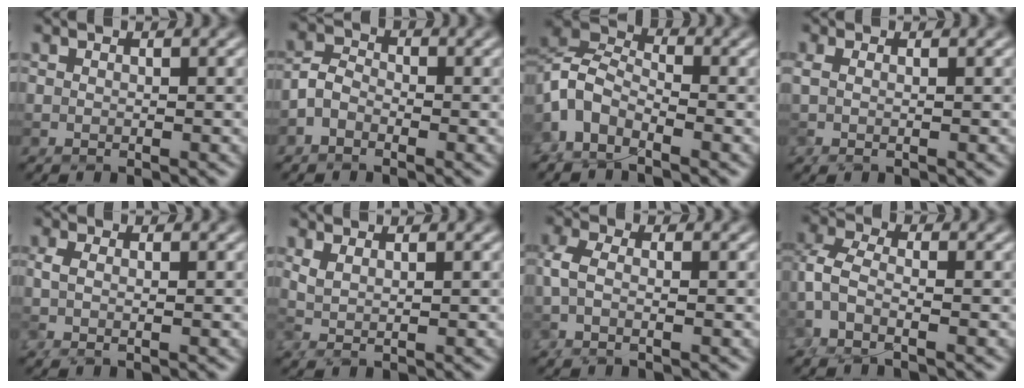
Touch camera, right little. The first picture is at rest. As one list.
[{"total": 1.7, "force": [-0.7, 1.1, 1.1], "torque": [-0.024, 0.012, -0.025]}, {"total": 4.2, "force": [-2.4, 2.3, 2.6], "torque": [-0.059, 0.007, -0.065]}, {"total": 1.4, "force": [0.6, 0.3, 1.2], "torque": [-0.031, 0.000, 0.004]}, {"total": 1.4, "force": [0.4, 0.4, 1.3], "torque": [-0.037, -0.003, 0.001]}, {"total": 1.6, "force": [1.2, 0.4, 1.1], "torque": [-0.019, 0.005, 0.018]}, {"total": 2.5, "force": [-0.1, 1.1, 2.2], "torque": [-0.066, 0.004, -0.015]}, {"total": 3.5, "force": [-1.0, 1.8, 2.9], "torque": [-0.077, 0.006, -0.040]}]